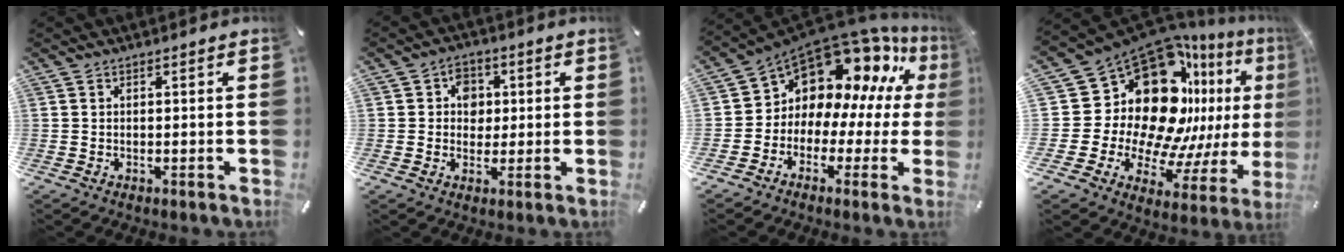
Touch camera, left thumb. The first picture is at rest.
{"total": 5.7, "force": [0.8, 5.2, 2.3], "torque": [-0.024, 0.002, 0.009]}
{"total": 13.4, "force": [9.5, 8.2, 4.6], "torque": [-0.083, -0.102, 0.172]}
{"total": 26.4, "force": [9.3, 17.9, 17.1], "torque": [-0.288, -0.129, 0.198]}